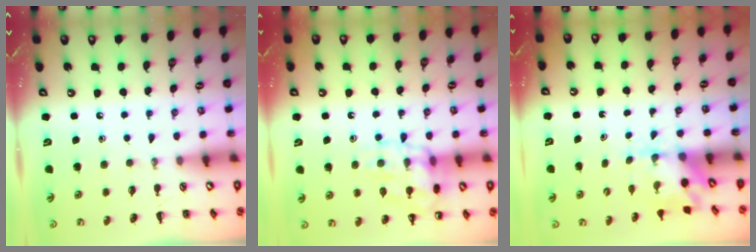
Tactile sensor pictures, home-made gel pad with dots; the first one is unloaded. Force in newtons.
{"total": 13.3, "press": 13.3, "slide": 1.1}
{"total": 3.2, "press": 3.1, "slide": 0.3}